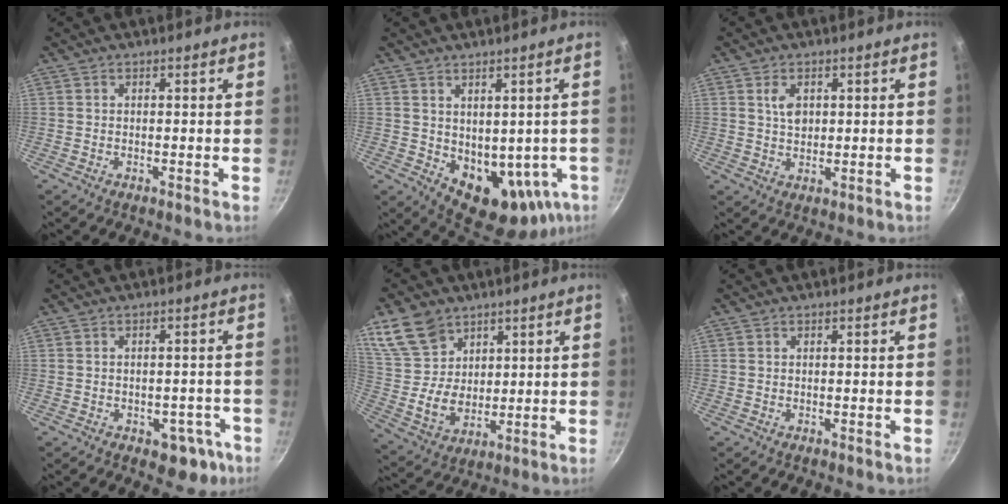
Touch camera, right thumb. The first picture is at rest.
{"total": 13.4, "force": [-0.8, 9.2, 9.7], "torque": [-0.096, -0.008, 0.021]}
{"total": 4.0, "force": [1.1, 2.7, 2.8], "torque": [-0.037, -0.006, 0.022]}
{"total": 6.9, "force": [-3.0, 4.6, 4.2], "torque": [-0.012, 0.029, -0.022]}
{"total": 14.0, "force": [7.5, 10.2, 6.0], "torque": [-0.086, -0.030, 0.159]}
{"total": 0.0}